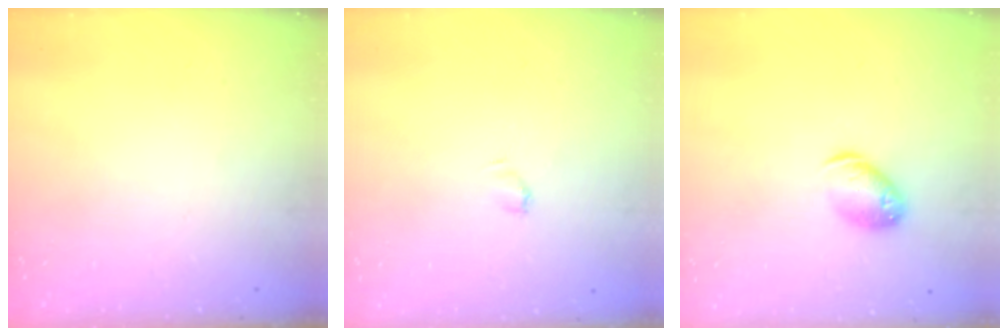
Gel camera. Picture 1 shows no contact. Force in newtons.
{"total": 3.4, "press": 3.3, "slide": 0.7}
{"total": 9.2, "press": 9.1, "slide": 1.1}